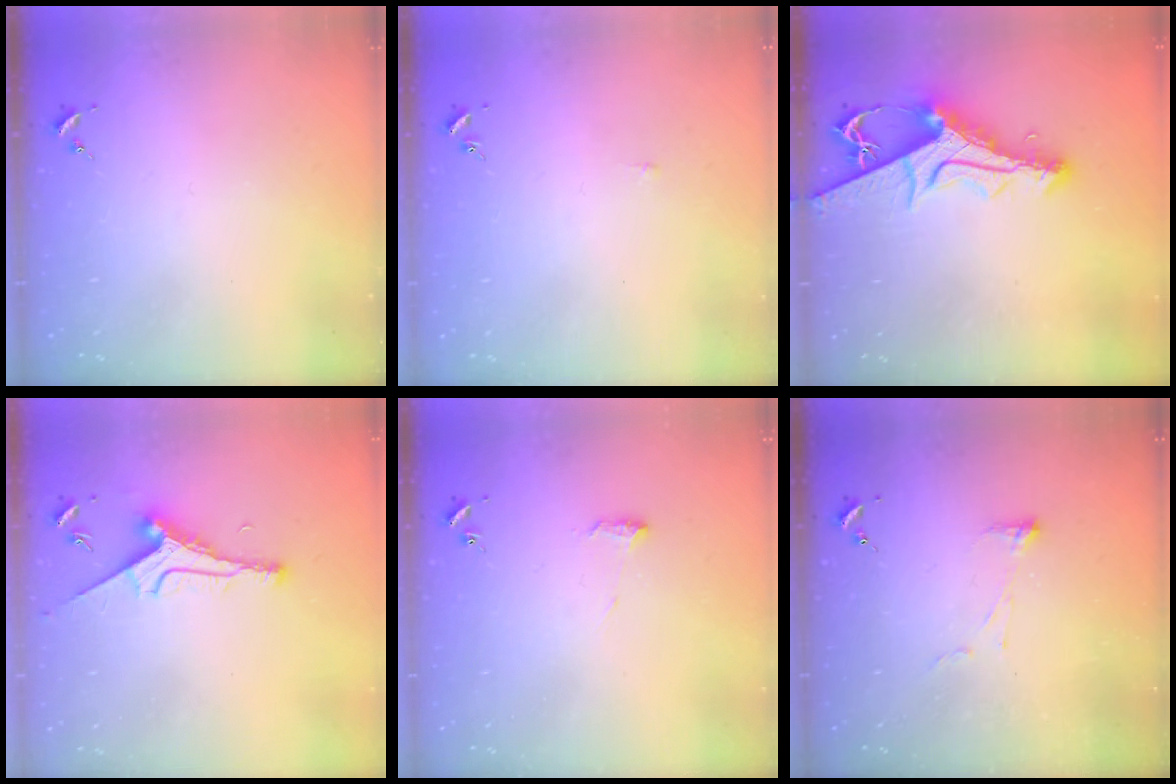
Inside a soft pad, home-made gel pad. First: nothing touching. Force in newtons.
{"total": 2.6, "press": 2.6, "slide": 0.3}
{"total": 10.7, "press": 10.7, "slide": 1.1}
{"total": 9.4, "press": 9.4, "slide": 0.9}
{"total": 5.8, "press": 5.7, "slide": 0.8}
{"total": 4.1, "press": 4.1, "slide": 0.7}